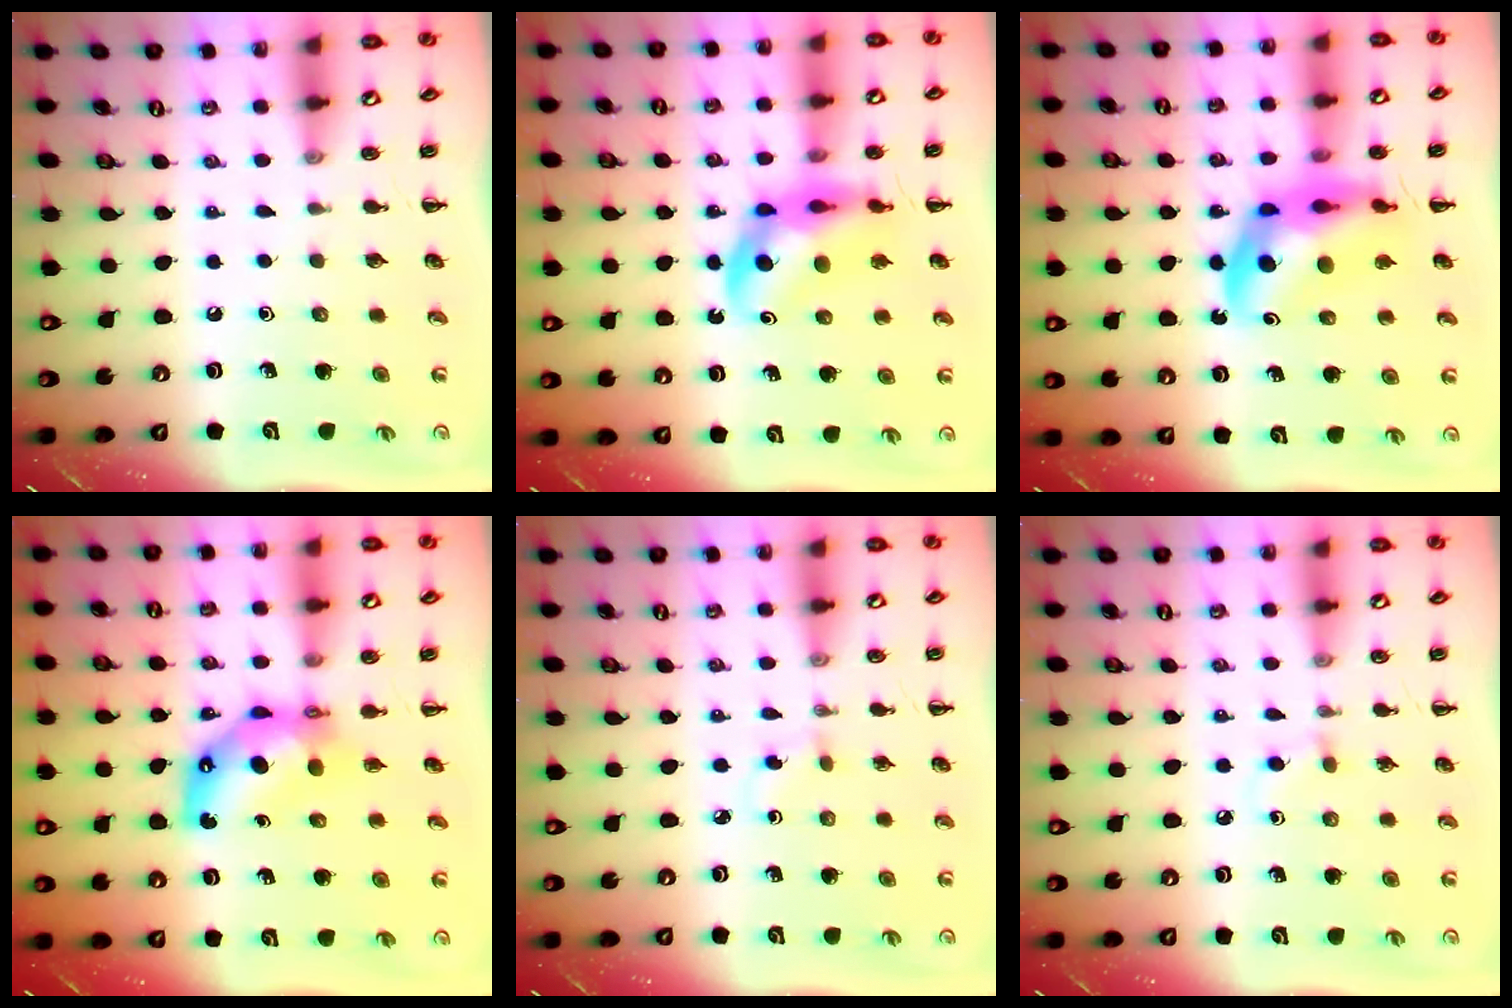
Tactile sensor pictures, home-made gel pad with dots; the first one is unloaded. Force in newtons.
{"total": 11.8, "press": 11.3, "slide": 3.4}
{"total": 13.8, "press": 13.2, "slide": 4.0}
{"total": 7.7, "press": 7.4, "slide": 2.2}
{"total": 1.8, "press": 1.6, "slide": 0.8}
{"total": 3.5, "press": 3.3, "slide": 1.3}